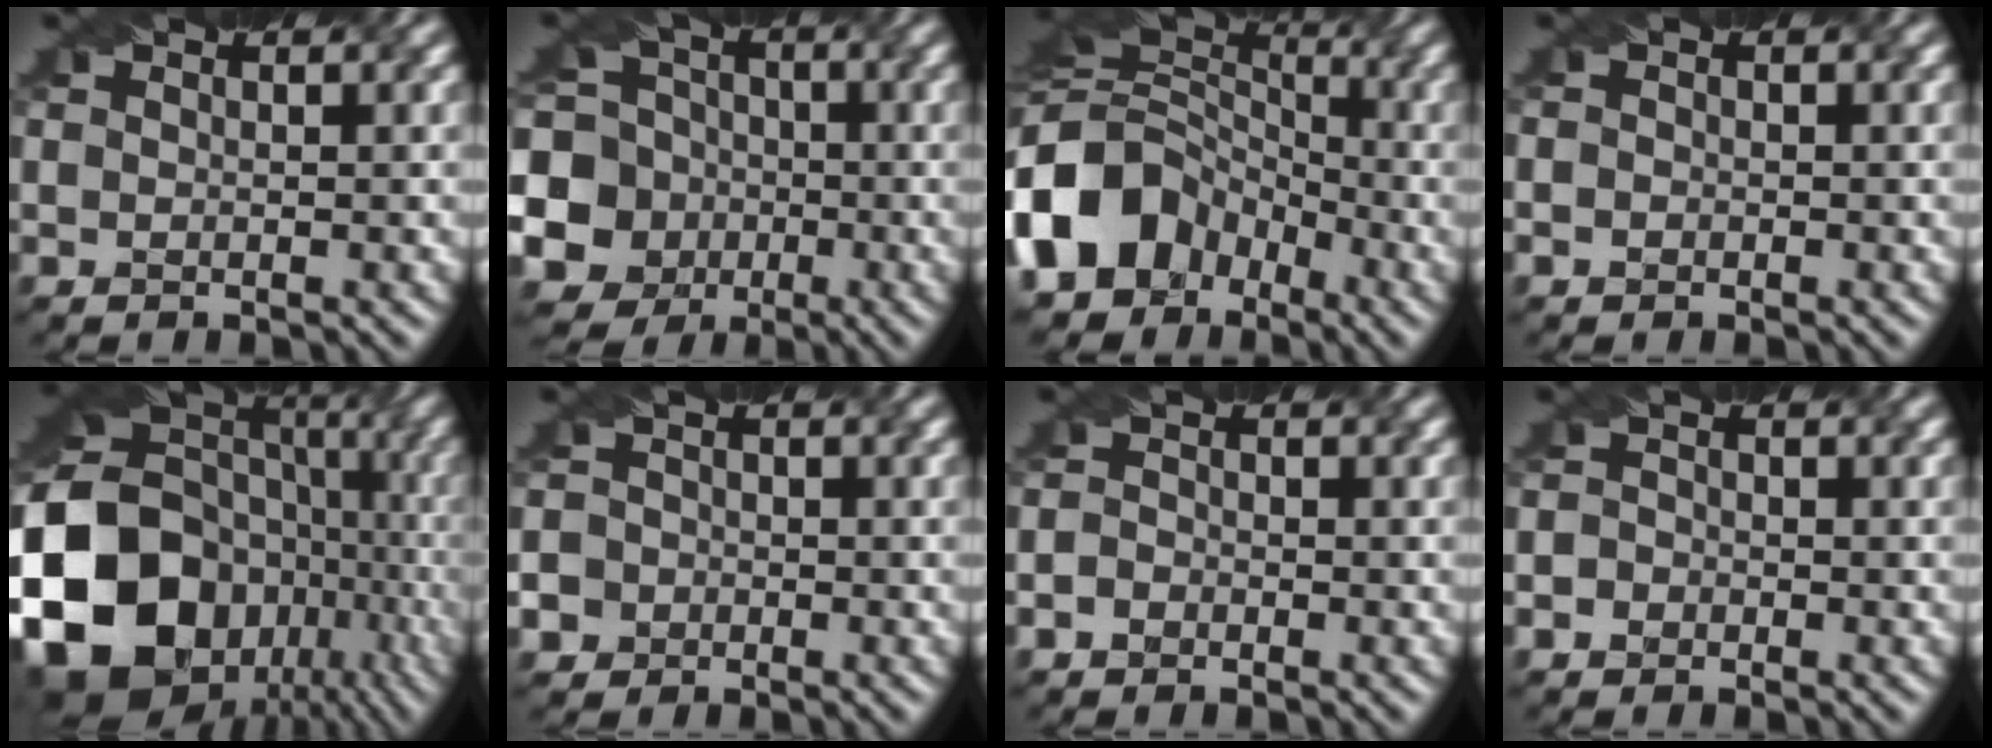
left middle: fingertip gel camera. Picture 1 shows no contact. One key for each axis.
{"total": 12.2, "fx": -2.9, "fy": 11.0, "fz": 4.4, "tx": -0.113, "ty": 0.000, "tz": -0.071}
{"total": 10.9, "fx": -4.5, "fy": 8.9, "fz": 4.4, "tx": -0.102, "ty": 0.002, "tz": -0.097}
{"total": 1.3, "fx": -0.1, "fy": 1.1, "fz": 0.6, "tx": 0.004, "ty": 0.021, "tz": -0.017}
{"total": 19.5, "fx": -4.9, "fy": 16.1, "fz": 10.0, "tx": -0.210, "ty": -0.006, "tz": -0.088}
{"total": 5.7, "fx": -1.9, "fy": 5.2, "fz": 1.5, "tx": -0.034, "ty": 0.023, "tz": -0.062}
{"total": 1.6, "fx": -0.7, "fy": 1.3, "fz": 0.6, "tx": 0.006, "ty": 0.020, "tz": -0.025}
{"total": 1.7, "fx": -0.4, "fy": 1.5, "fz": 0.7, "tx": 0.014, "ty": 0.024, "tz": -0.026}